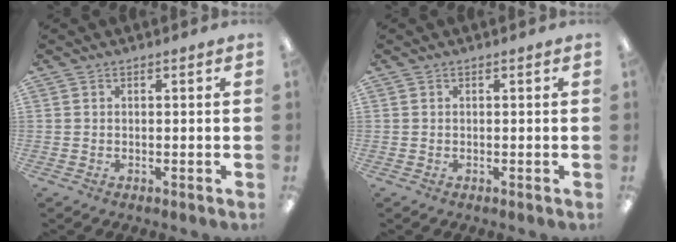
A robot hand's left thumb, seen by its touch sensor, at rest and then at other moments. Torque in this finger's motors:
{"motor_torque": [-0.01, 0.01, 0.05, -0.05, 0.00]}